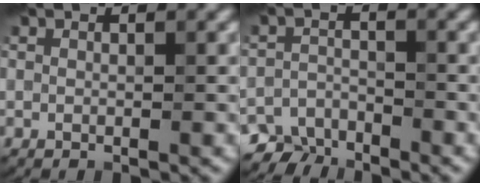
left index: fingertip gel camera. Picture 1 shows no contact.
{"total": 3.8, "force": [-3.4, 1.6, 0.7], "torque": [-0.003, -0.007, -0.068]}